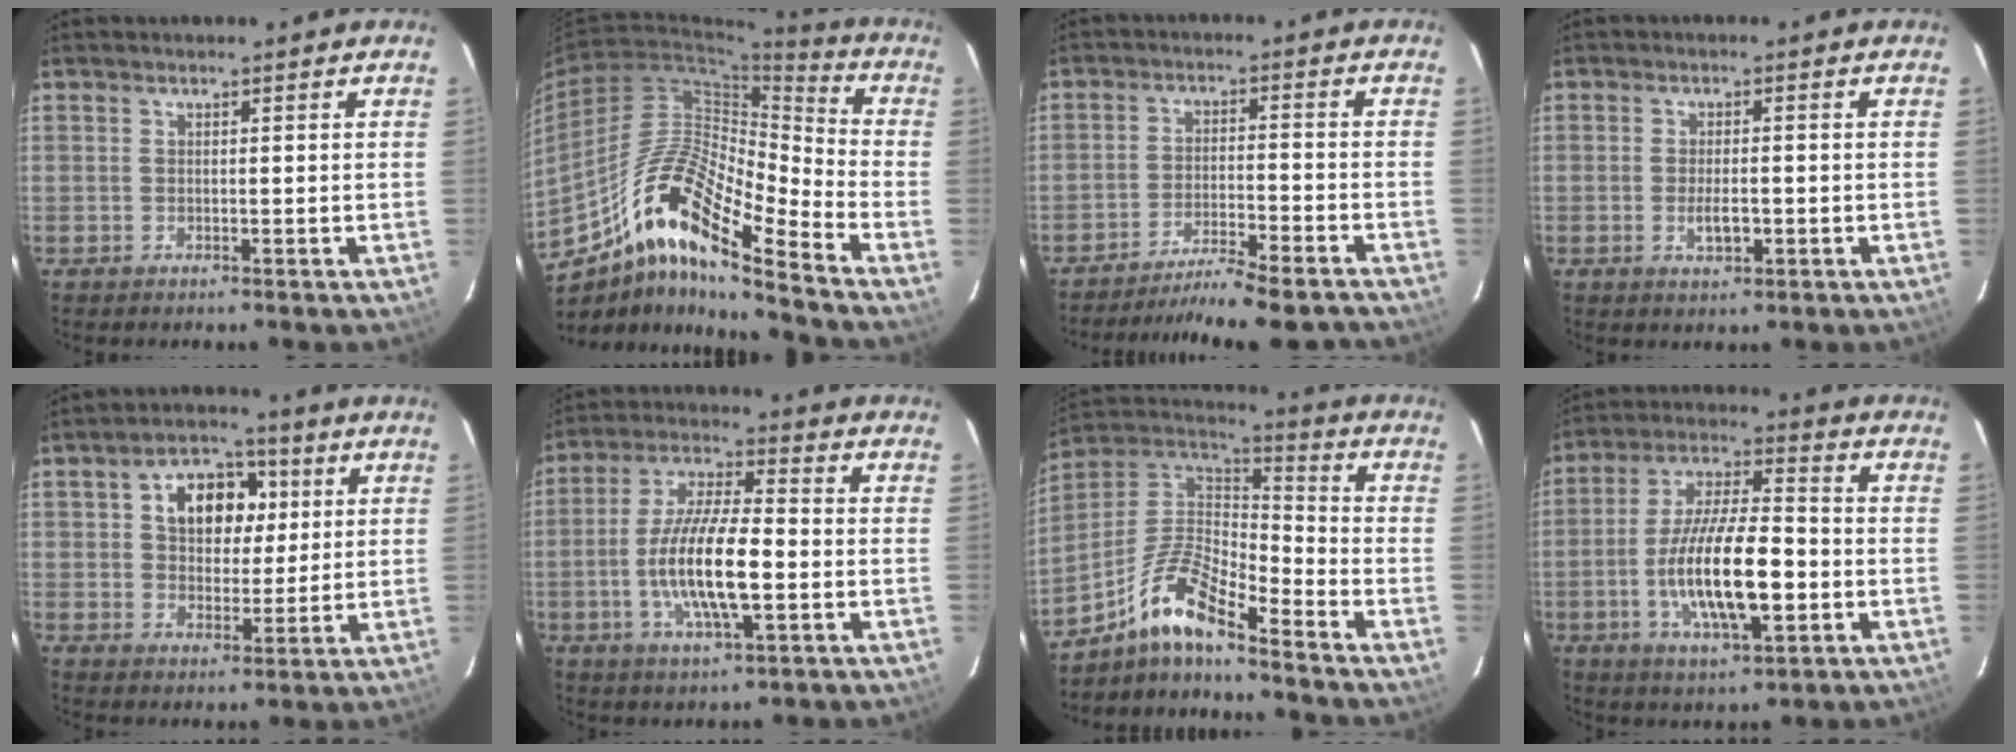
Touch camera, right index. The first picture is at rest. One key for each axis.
{"total": 17.0, "fx": -11.0, "fy": 2.9, "fz": 12.6, "tx": -0.223, "ty": 0.000, "tz": -0.218}
{"total": 13.4, "fx": -12.4, "fy": 0.3, "fz": 5.0, "tx": -0.102, "ty": -0.014, "tz": -0.189}
{"total": 3.5, "fx": -0.9, "fy": 1.4, "fz": 3.1, "tx": -0.058, "ty": -0.003, "tz": -0.013}
{"total": 10.3, "fx": 2.9, "fy": 7.3, "fz": 6.6, "tx": -0.122, "ty": 0.028, "tz": 0.050}
{"total": 14.1, "fx": -3.0, "fy": 3.8, "fz": 13.3, "tx": -0.264, "ty": -0.003, "tz": -0.056}
{"total": 11.8, "fx": -9.1, "fy": 2.2, "fz": 7.1, "tx": -0.156, "ty": 0.017, "tz": -0.188}
{"total": 16.5, "fx": -3.9, "fy": 5.1, "fz": 15.2, "tx": -0.292, "ty": -0.004, "tz": -0.068}